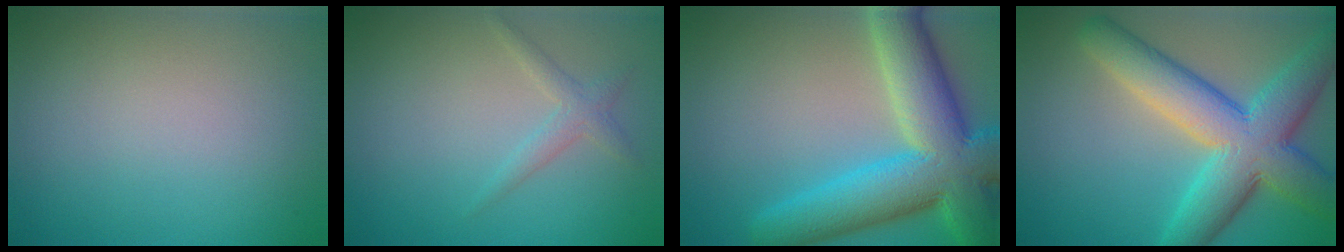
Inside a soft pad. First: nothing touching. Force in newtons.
{"total": 1.6, "press": 1.6, "slide": 0.1}
{"total": 10.9, "press": 10.9, "slide": 0.6}
{"total": 9.7, "press": 9.7, "slide": 0.4}